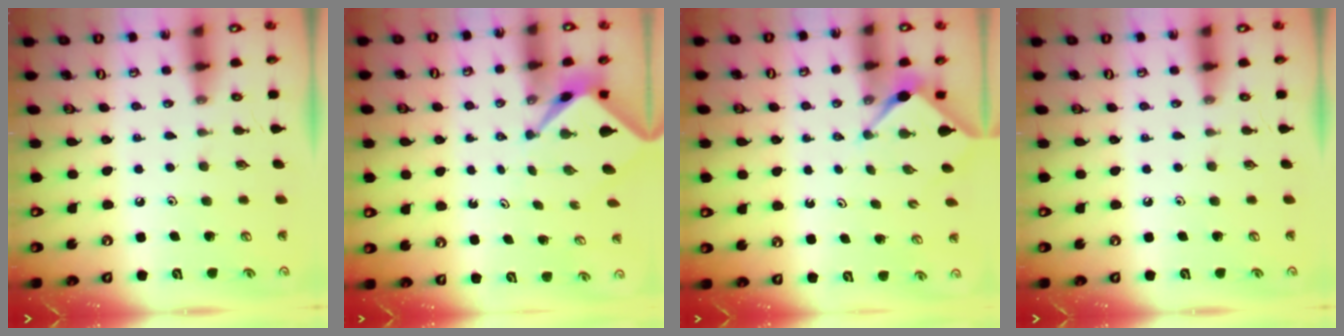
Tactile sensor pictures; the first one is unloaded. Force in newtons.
{"total": 2.5, "press": 2.5, "slide": 0.2}
{"total": 3.0, "press": 2.9, "slide": 0.4}
{"total": 0.0}